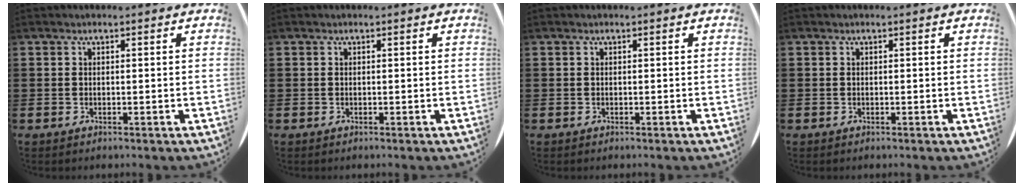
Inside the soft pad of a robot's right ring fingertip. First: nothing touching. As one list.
[{"total": 0.0}, {"total": 0.0}, {"total": 0.0}]